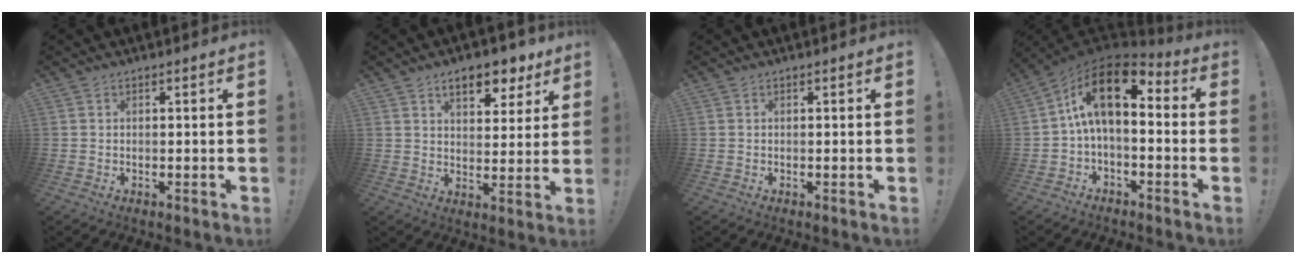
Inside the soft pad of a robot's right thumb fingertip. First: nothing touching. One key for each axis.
{"total": 10.3, "fx": 6.2, "fy": 5.1, "fz": 6.5, "tx": -0.082, "ty": -0.030, "tz": 0.107}
{"total": 0.0}
{"total": 13.9, "fx": 3.7, "fy": 6.7, "fz": 11.6, "tx": -0.199, "ty": -0.010, "tz": 0.067}